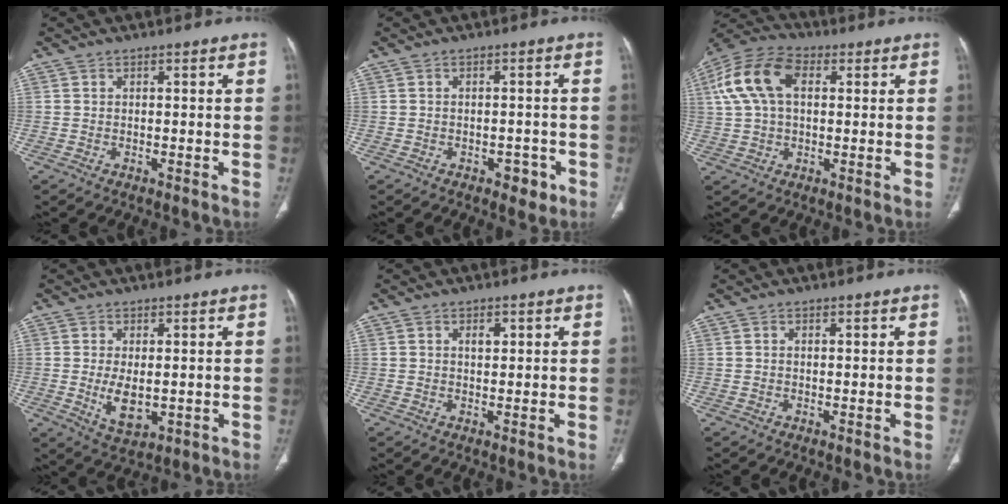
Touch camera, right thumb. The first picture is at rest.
{"total": 2.9, "force": [-1.6, 1.8, 1.7], "torque": [-0.008, 0.008, -0.017]}
{"total": 12.9, "force": [3.2, 7.9, 9.6], "torque": [-0.201, 0.030, 0.056]}
{"total": 5.9, "force": [-0.5, 3.1, 5.0], "torque": [-0.088, -0.016, 0.004]}
{"total": 1.5, "force": [0.7, 0.8, 1.1], "torque": [-0.014, -0.002, 0.011]}
{"total": 0.0}